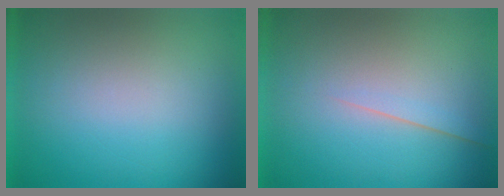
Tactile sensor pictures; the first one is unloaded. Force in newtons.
{"total": 1.5}